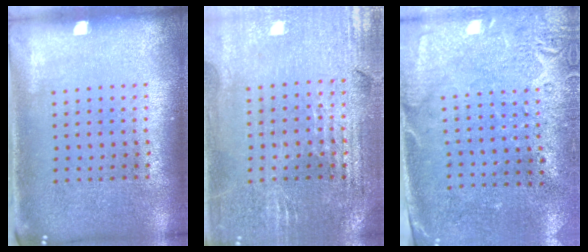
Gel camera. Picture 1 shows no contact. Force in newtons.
{"total": 1.8, "press": 1.7, "slide": 0.4}
{"total": 2.7, "press": 2.2, "slide": 1.6}